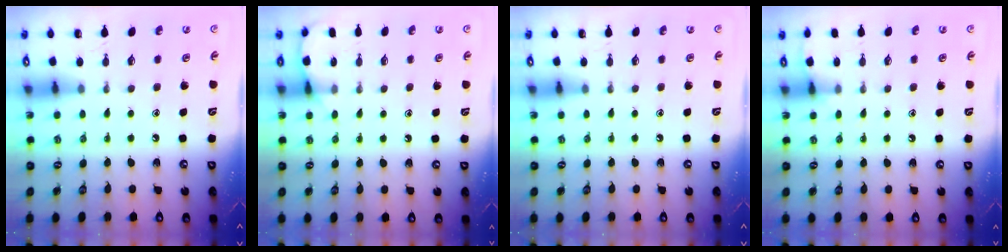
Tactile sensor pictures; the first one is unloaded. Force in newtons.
{"total": 5.3, "press": 5.2, "slide": 0.7}
{"total": 0.0}
{"total": 4.0, "press": 3.9, "slide": 0.6}